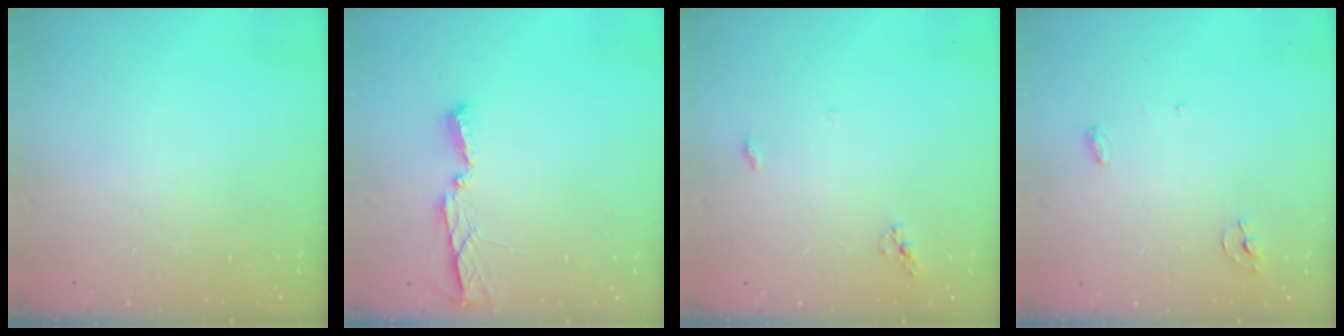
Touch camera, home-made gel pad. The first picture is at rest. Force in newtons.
{"total": 4.0, "press": 4.0, "slide": 0.5}
{"total": 3.8, "press": 3.8, "slide": 0.1}
{"total": 3.8, "press": 3.8, "slide": 0.3}